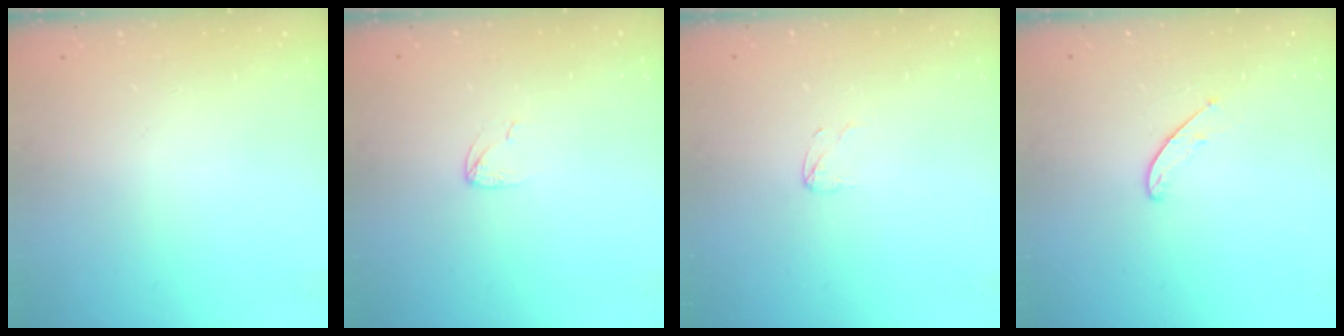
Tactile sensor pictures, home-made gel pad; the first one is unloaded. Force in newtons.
{"total": 2.7, "press": 2.7, "slide": 0.2}
{"total": 2.6, "press": 2.6, "slide": 0.2}
{"total": 5.1, "press": 5.0, "slide": 0.4}